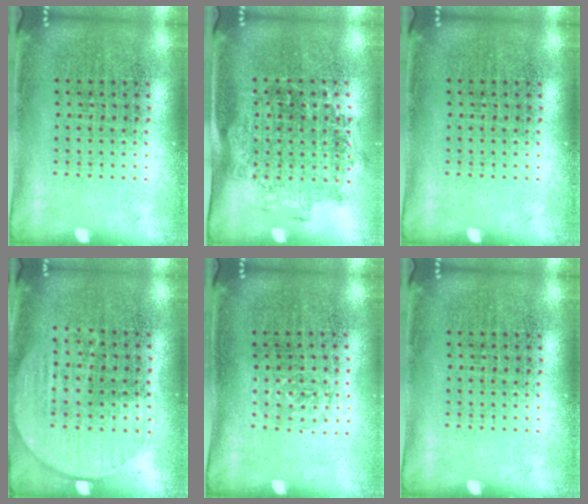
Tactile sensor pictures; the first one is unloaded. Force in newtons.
{"total": 1.4, "press": 1.1, "slide": 0.8}
{"total": 0.0}
{"total": 0.7, "press": 0.4, "slide": 0.5}
{"total": 0.6, "press": 0.5, "slide": 0.3}
{"total": 0.0}